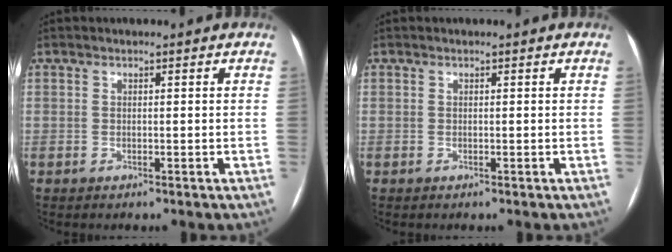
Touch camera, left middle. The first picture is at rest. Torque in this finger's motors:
{"motor_torque": [-0.13, -0.13, 0.00, 0.00]}